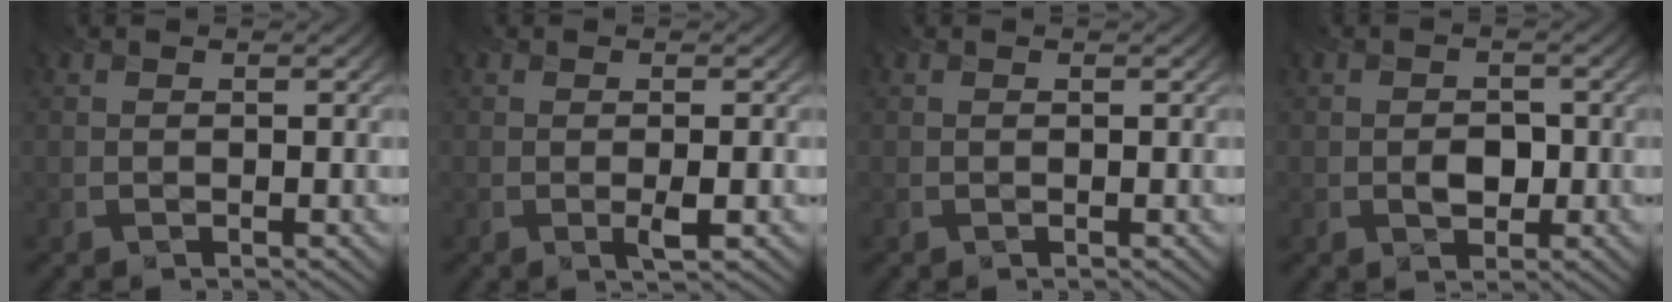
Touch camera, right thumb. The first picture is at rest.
{"total": 1.8, "force": [-0.2, 0.3, 1.8], "torque": [-0.033, -0.004, -0.001]}
{"total": 0.0}
{"total": 2.7, "force": [-0.4, 2.1, 1.7], "torque": [-0.031, -0.009, -0.008]}